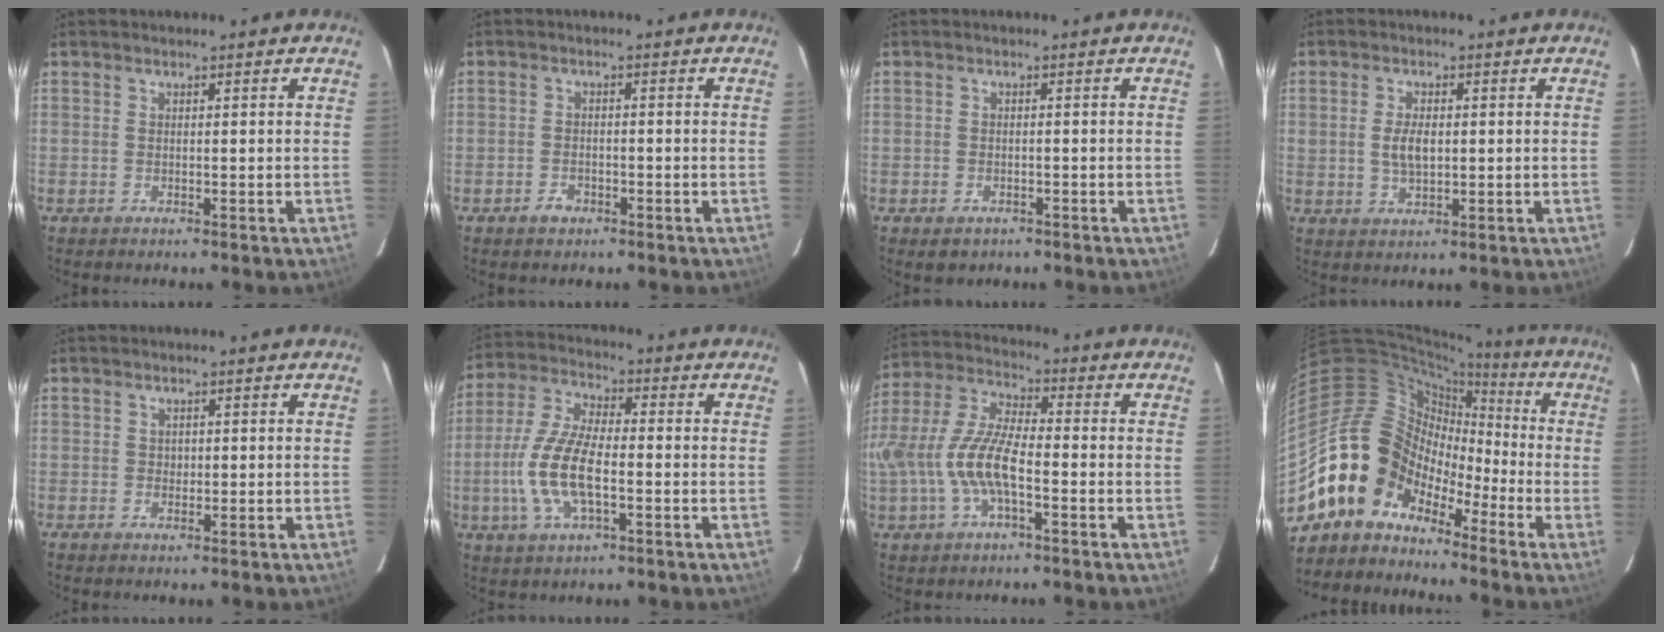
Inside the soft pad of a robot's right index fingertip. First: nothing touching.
{"total": 2.5, "force": [-1.6, 1.7, 1.0], "torque": [-0.019, 0.003, -0.025]}
{"total": 2.7, "force": [-1.5, 2.1, 0.9], "torque": [-0.023, -0.003, -0.016]}
{"total": 4.5, "force": [0.2, 2.5, 3.8], "torque": [-0.071, 0.000, 0.008]}
{"total": 1.0, "force": [0.1, 1.0, 0.1], "torque": [0.003, 0.003, 0.002]}
{"total": 12.5, "force": [-2.8, 4.9, 11.2], "torque": [-0.240, 0.000, -0.056]}
{"total": 13.1, "force": [-3.4, 4.7, 11.8], "torque": [-0.253, 0.002, -0.065]}
{"total": 13.1, "force": [-9.0, 9.2, 2.9], "torque": [-0.065, 0.036, -0.179]}